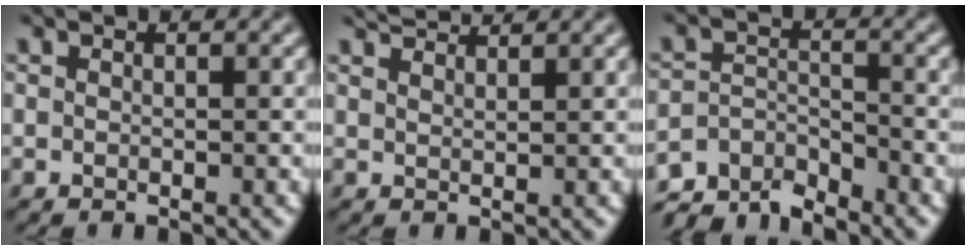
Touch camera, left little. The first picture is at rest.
{"total": 2.3, "force": [2.2, -0.2, 0.5], "torque": [-0.015, 0.009, 0.040]}
{"total": 5.7, "force": [-5.4, 1.5, 1.2], "torque": [-0.015, -0.008, -0.098]}